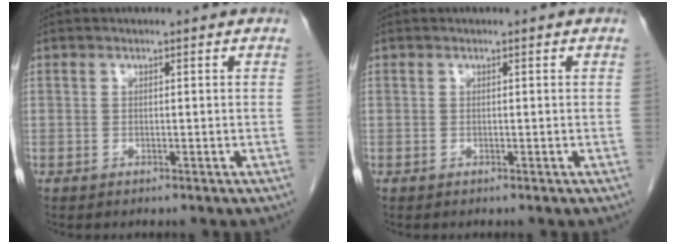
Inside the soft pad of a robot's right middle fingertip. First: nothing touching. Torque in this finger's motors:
{"motor_torque": [0.31, 0.08, -0.03, 0.01]}